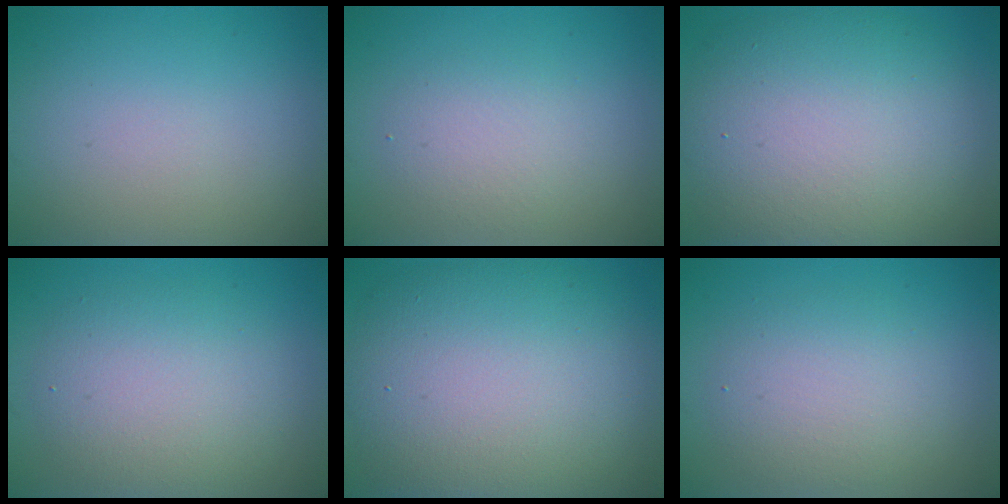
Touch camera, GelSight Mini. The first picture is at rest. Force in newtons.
{"total": 2.3, "press": 2.3, "slide": 0.0}
{"total": 11.8, "press": 11.7, "slide": 1.0}
{"total": 4.9, "press": 4.9, "slide": 0.3}
{"total": 12.6, "press": 12.6, "slide": 0.6}
{"total": 3.8, "press": 3.8, "slide": 0.3}